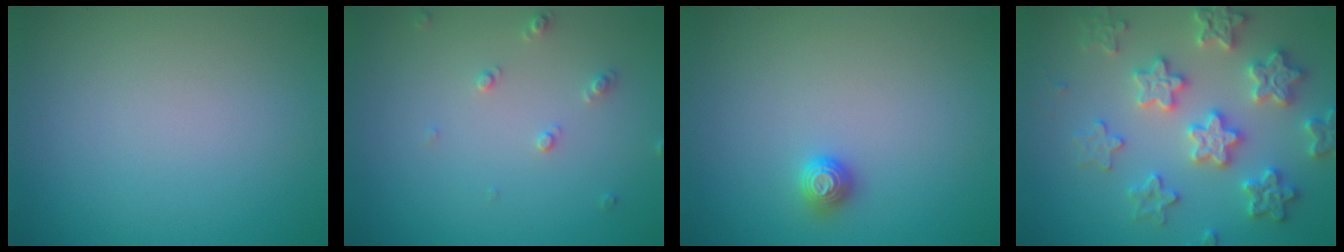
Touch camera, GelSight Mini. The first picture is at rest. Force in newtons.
{"total": 1.3, "press": 1.2, "slide": 0.3}
{"total": 1.0, "press": 1.0, "slide": 0.3}
{"total": 6.1, "press": 6.0, "slide": 1.1}